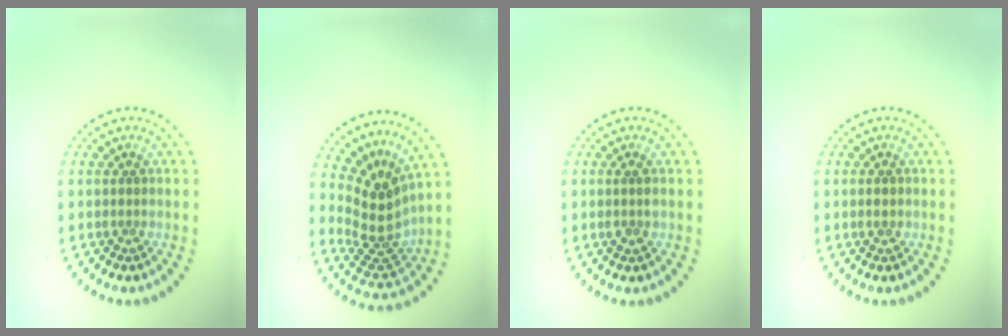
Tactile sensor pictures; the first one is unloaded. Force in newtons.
{"total": 4.0, "press": 2.6, "slide": 3.0}
{"total": 1.2, "press": 1.1, "slide": 0.6}
{"total": 1.0, "press": 1.0, "slide": 0.1}